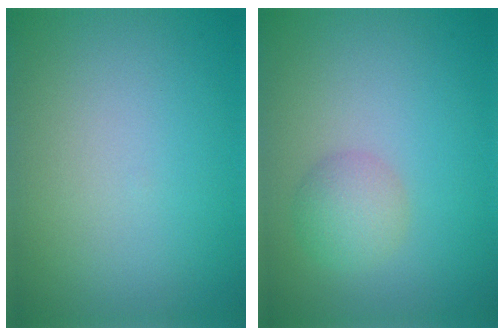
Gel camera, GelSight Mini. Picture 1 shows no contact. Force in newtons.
{"total": 2.5, "press": 2.5, "slide": 0.0}